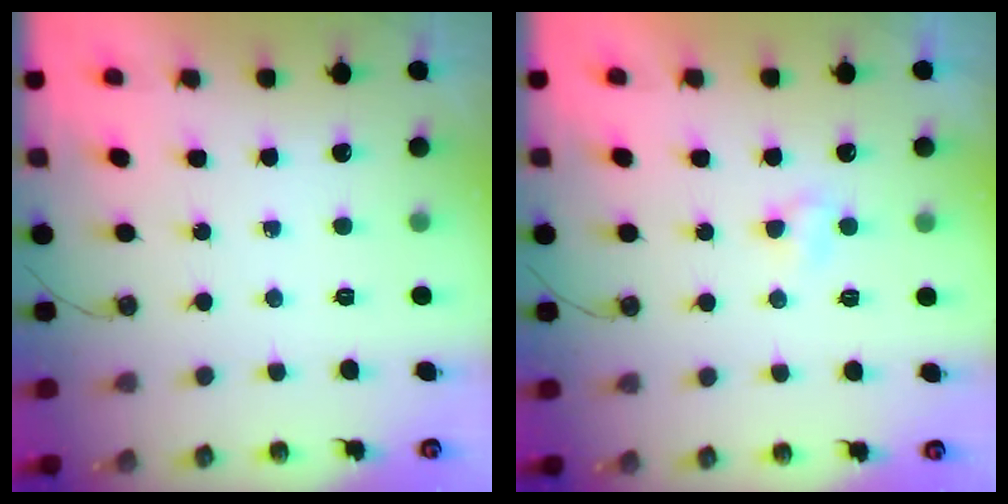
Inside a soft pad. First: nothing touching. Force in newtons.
{"total": 3.2, "press": 3.2, "slide": 0.4}